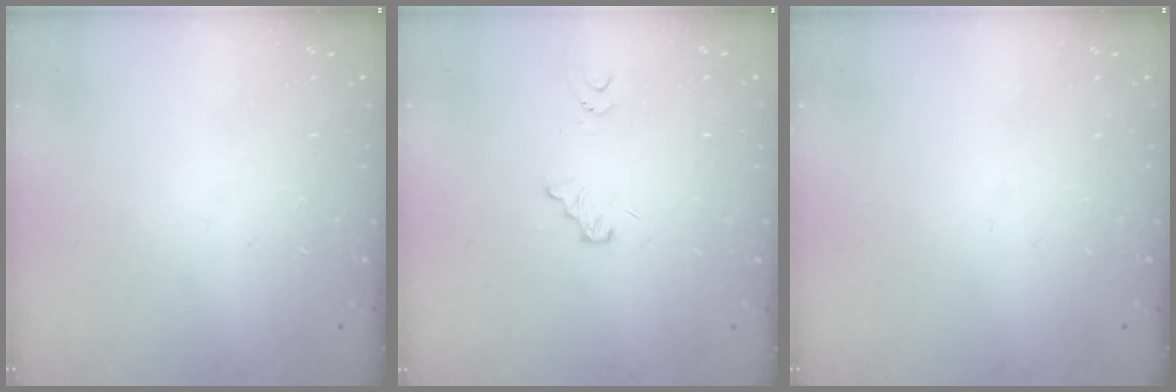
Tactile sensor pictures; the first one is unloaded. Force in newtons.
{"total": 4.4, "press": 4.3, "slide": 1.1}
{"total": 0.0}